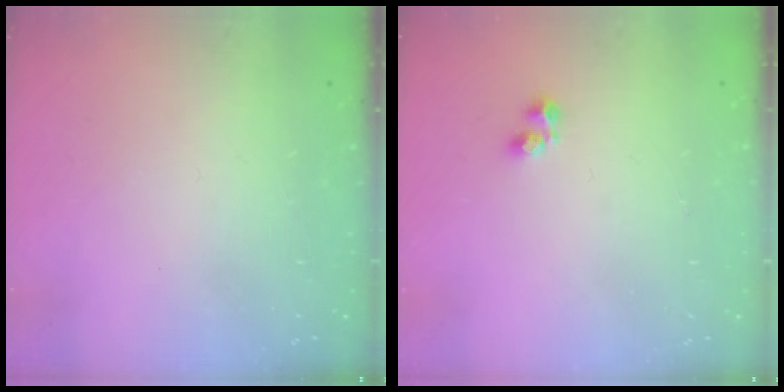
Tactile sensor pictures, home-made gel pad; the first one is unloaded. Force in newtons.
{"total": 2.5, "press": 2.3, "slide": 0.9}